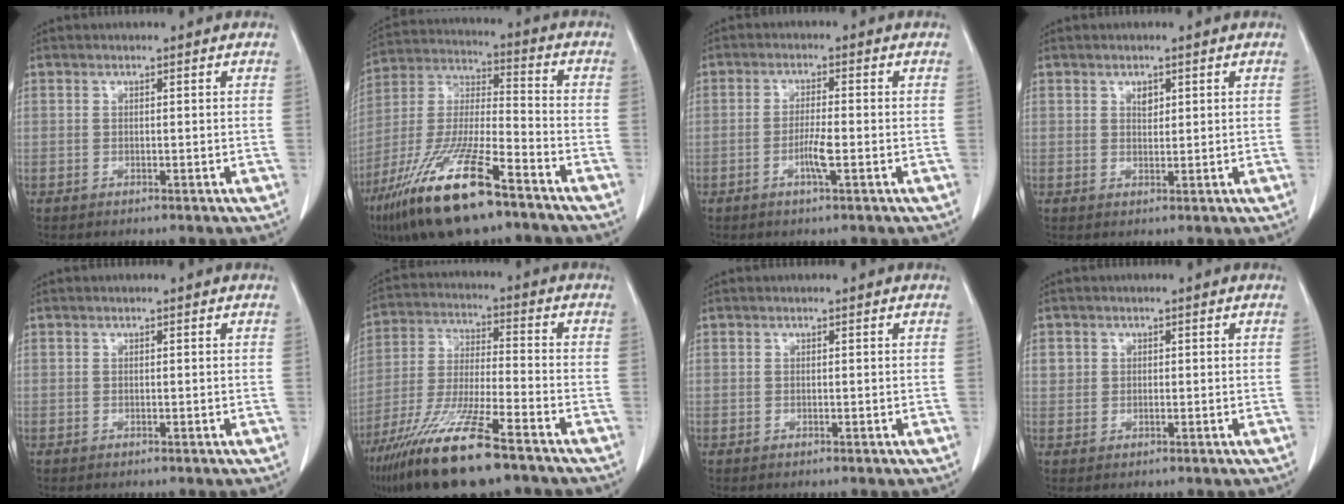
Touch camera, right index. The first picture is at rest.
{"total": 18.9, "force": [-11.9, 3.5, 14.3], "torque": [-0.314, -0.036, -0.220]}
{"total": 3.6, "force": [-1.3, 0.1, 3.3], "torque": [-0.065, -0.003, -0.025]}
{"total": 1.4, "force": [0.7, 0.8, 0.9], "torque": [-0.012, -0.002, 0.013]}
{"total": 0.0}
{"total": 16.5, "force": [-10.9, 2.1, 12.2], "torque": [-0.258, -0.045, -0.203]}
{"total": 0.0}
{"total": 2.0, "force": [0.6, 1.8, 0.3], "torque": [0.004, 0.005, 0.009]}